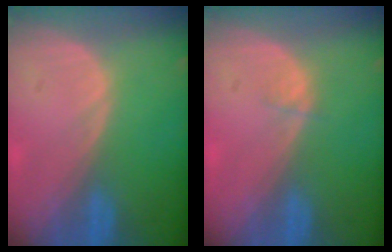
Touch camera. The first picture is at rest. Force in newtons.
{"total": 0.8, "press": 0.7, "slide": 0.4}